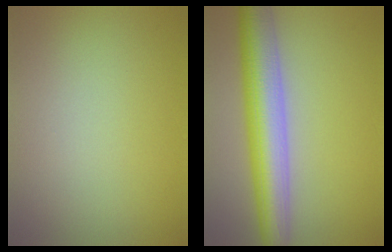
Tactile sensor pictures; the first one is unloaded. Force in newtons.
{"total": 7.5, "press": 7.5, "slide": 0.1}